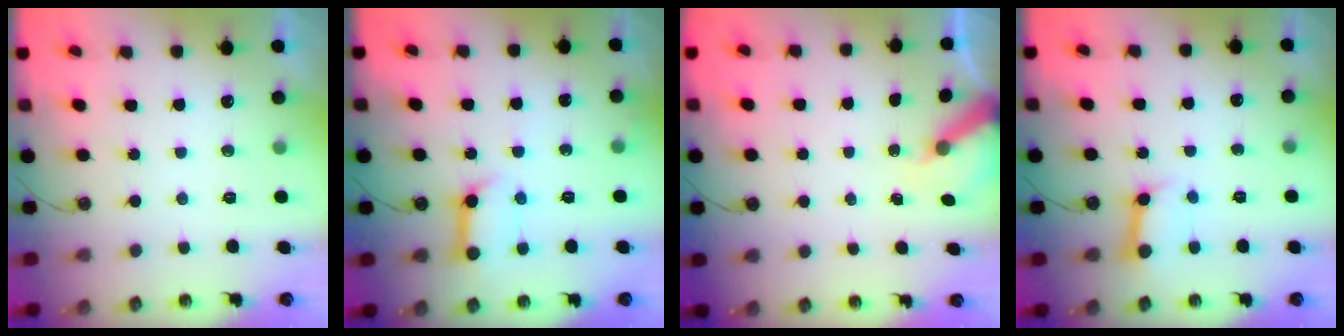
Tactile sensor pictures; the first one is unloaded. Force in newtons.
{"total": 10.5, "press": 10.4, "slide": 1.2}
{"total": 5.7, "press": 5.6, "slide": 0.7}
{"total": 7.0, "press": 7.0, "slide": 0.9}